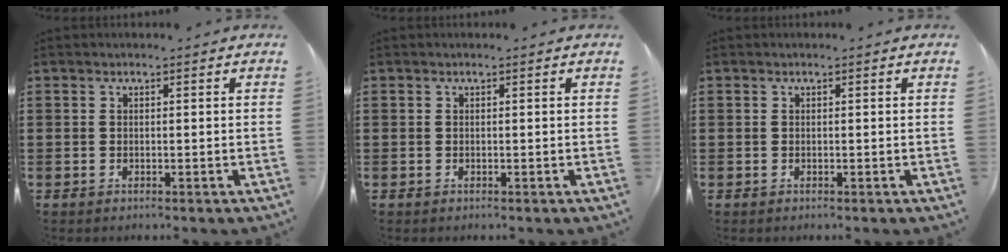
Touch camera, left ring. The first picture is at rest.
{"total": 0.0}
{"total": 0.0}